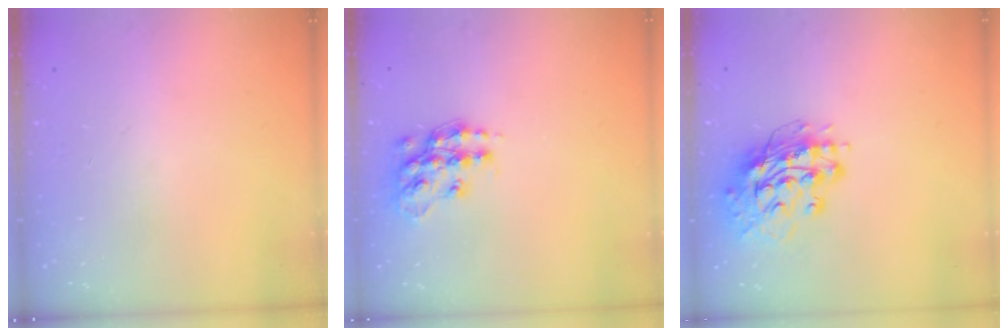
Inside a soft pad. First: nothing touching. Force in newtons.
{"total": 13.4, "press": 13.4, "slide": 0.9}
{"total": 15.2, "press": 15.1, "slide": 1.6}